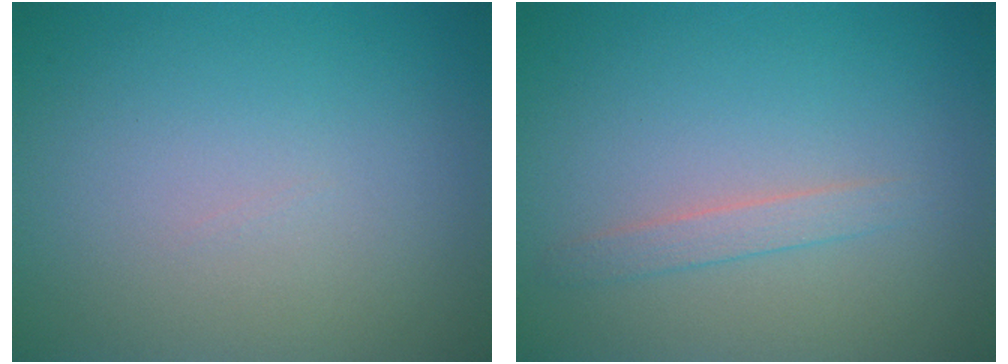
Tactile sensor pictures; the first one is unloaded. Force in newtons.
{"total": 1.4, "press": 1.4, "slide": 0.1}